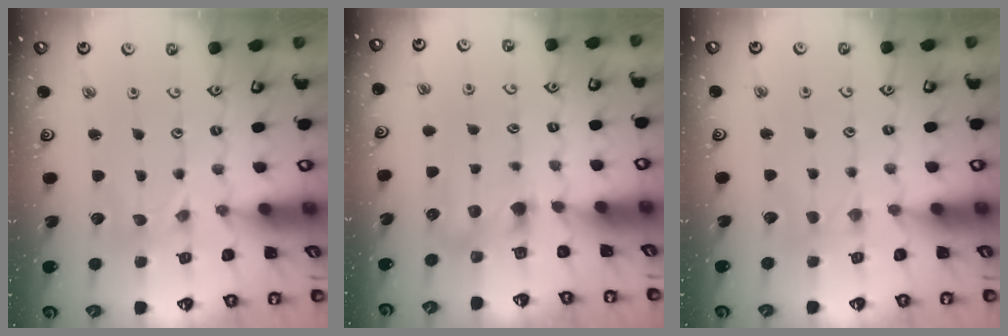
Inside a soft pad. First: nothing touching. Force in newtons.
{"total": 6.1, "press": 6.0, "slide": 0.9}
{"total": 1.5, "press": 1.4, "slide": 0.3}